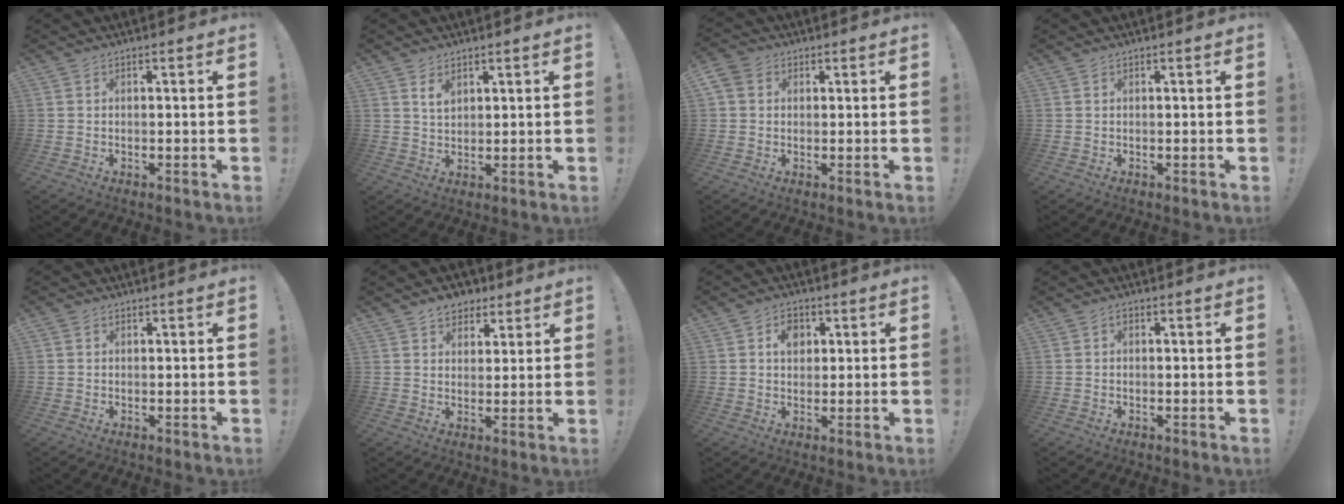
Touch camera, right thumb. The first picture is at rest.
{"total": 3.9, "force": [2.3, 2.3, 2.3], "torque": [-0.031, -0.011, 0.039]}
{"total": 4.7, "force": [1.5, 3.8, 2.3], "torque": [-0.049, 0.008, 0.032]}
{"total": 0.0}
{"total": 0.0}
{"total": 6.8, "force": [4.5, 4.9, 1.5], "torque": [-0.015, -0.023, 0.086]}
{"total": 5.2, "force": [1.5, 4.2, 2.6], "torque": [-0.026, -0.001, 0.022]}
{"total": 0.9, "force": [-0.3, 0.5, 0.6], "torque": [-0.020, 0.007, -0.005]}